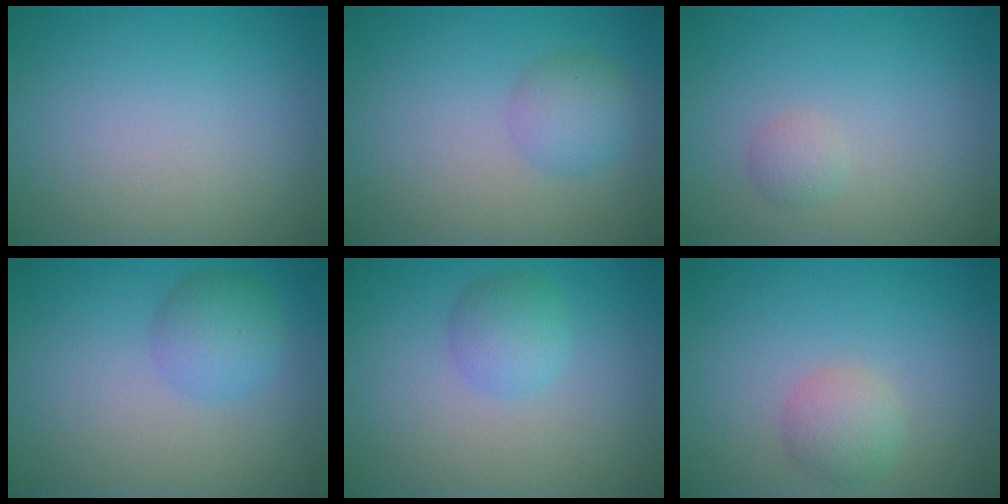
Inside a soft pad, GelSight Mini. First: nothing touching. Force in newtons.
{"total": 2.6, "press": 2.6, "slide": 0.0}
{"total": 1.1, "press": 1.1, "slide": 0.0}
{"total": 3.0, "press": 2.9, "slide": 0.2}
{"total": 2.4, "press": 2.4, "slide": 0.1}
{"total": 2.3, "press": 2.3, "slide": 0.2}